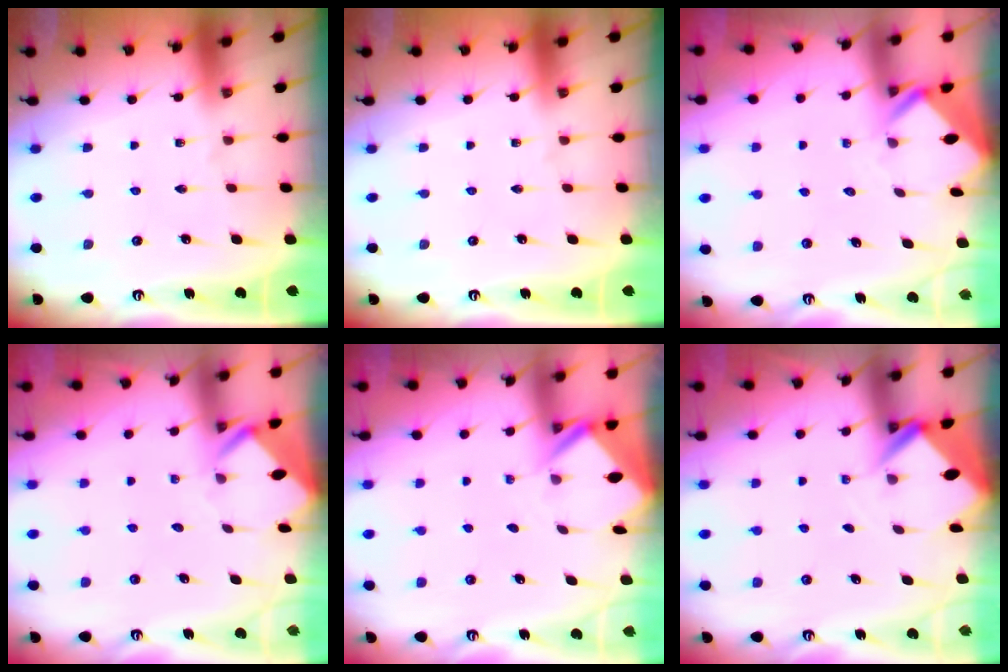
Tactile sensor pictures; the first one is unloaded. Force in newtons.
{"total": 0.0}
{"total": 2.7, "press": 2.7, "slide": 0.1}
{"total": 3.7, "press": 3.7, "slide": 0.2}
{"total": 2.4, "press": 2.4, "slide": 0.1}
{"total": 2.7, "press": 2.7, "slide": 0.1}